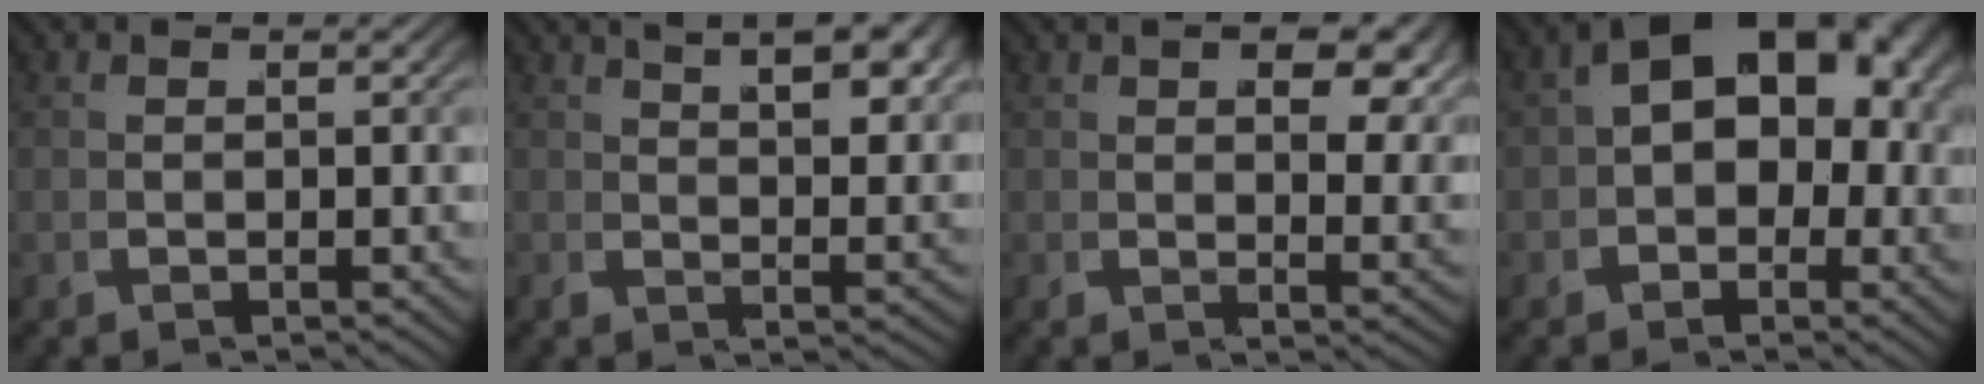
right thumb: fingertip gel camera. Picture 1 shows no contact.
{"total": 6.9, "force": [3.8, 2.7, 5.1], "torque": [-0.055, 0.012, 0.057]}
{"total": 5.3, "force": [2.3, 2.2, 4.2], "torque": [-0.040, 0.001, 0.032]}
{"total": 9.5, "force": [1.6, 6.0, 7.3], "torque": [-0.117, 0.001, 0.024]}